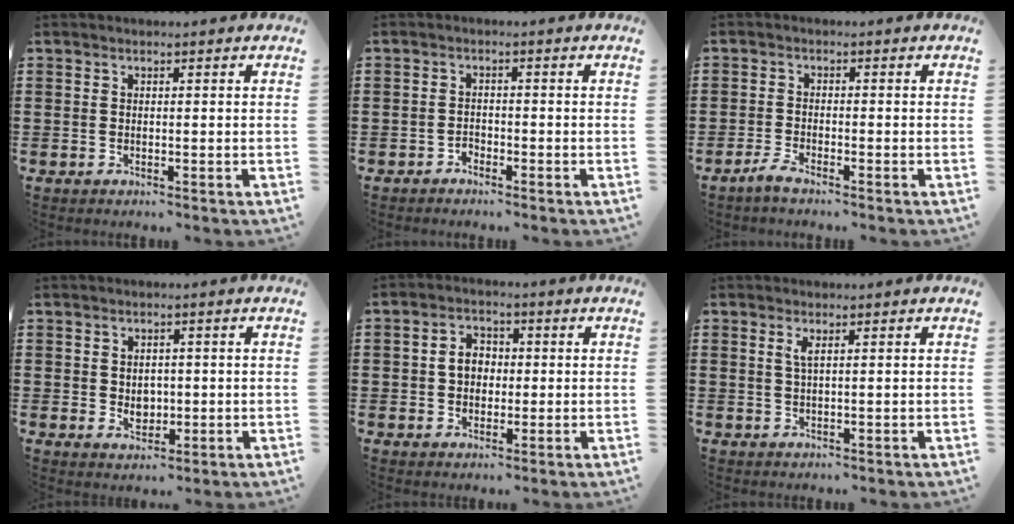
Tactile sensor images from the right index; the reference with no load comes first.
{"total": 1.5, "force": [-1.4, 0.6, 0.0], "torque": [-0.006, 0.004, -0.031]}
{"total": 1.9, "force": [-1.7, 0.1, 0.9], "torque": [-0.031, -0.003, -0.037]}
{"total": 2.6, "force": [0.0, 2.1, 1.6], "torque": [-0.027, 0.005, -0.003]}
{"total": 3.9, "force": [0.0, 3.0, 2.5], "torque": [-0.057, 0.009, -0.003]}
{"total": 1.5, "force": [0.6, 0.1, 1.4], "torque": [-0.030, -0.001, 0.012]}